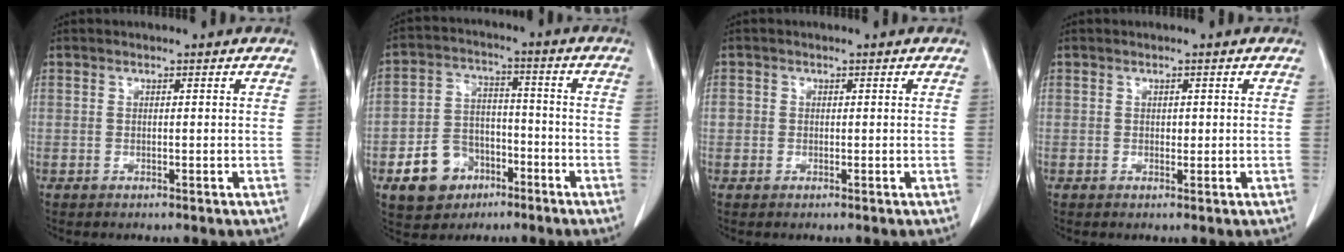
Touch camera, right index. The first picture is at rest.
{"total": 9.4, "force": [-4.6, 7.3, 3.8], "torque": [-0.080, 0.022, -0.070]}
{"total": 1.3, "force": [0.0, 1.3, 0.2], "torque": [0.006, 0.004, -0.001]}
{"total": 0.8, "force": [0.1, 0.6, 0.5], "torque": [-0.004, 0.002, 0.001]}